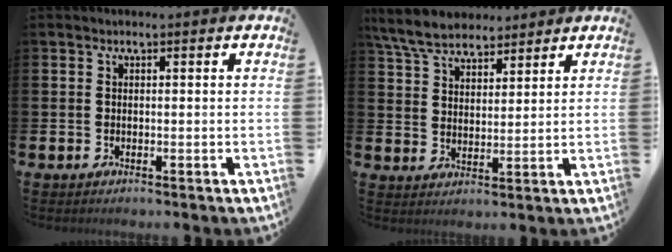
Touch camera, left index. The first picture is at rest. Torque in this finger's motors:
{"motor_torque": [0.81, -1.33, 0.45, 0.21]}